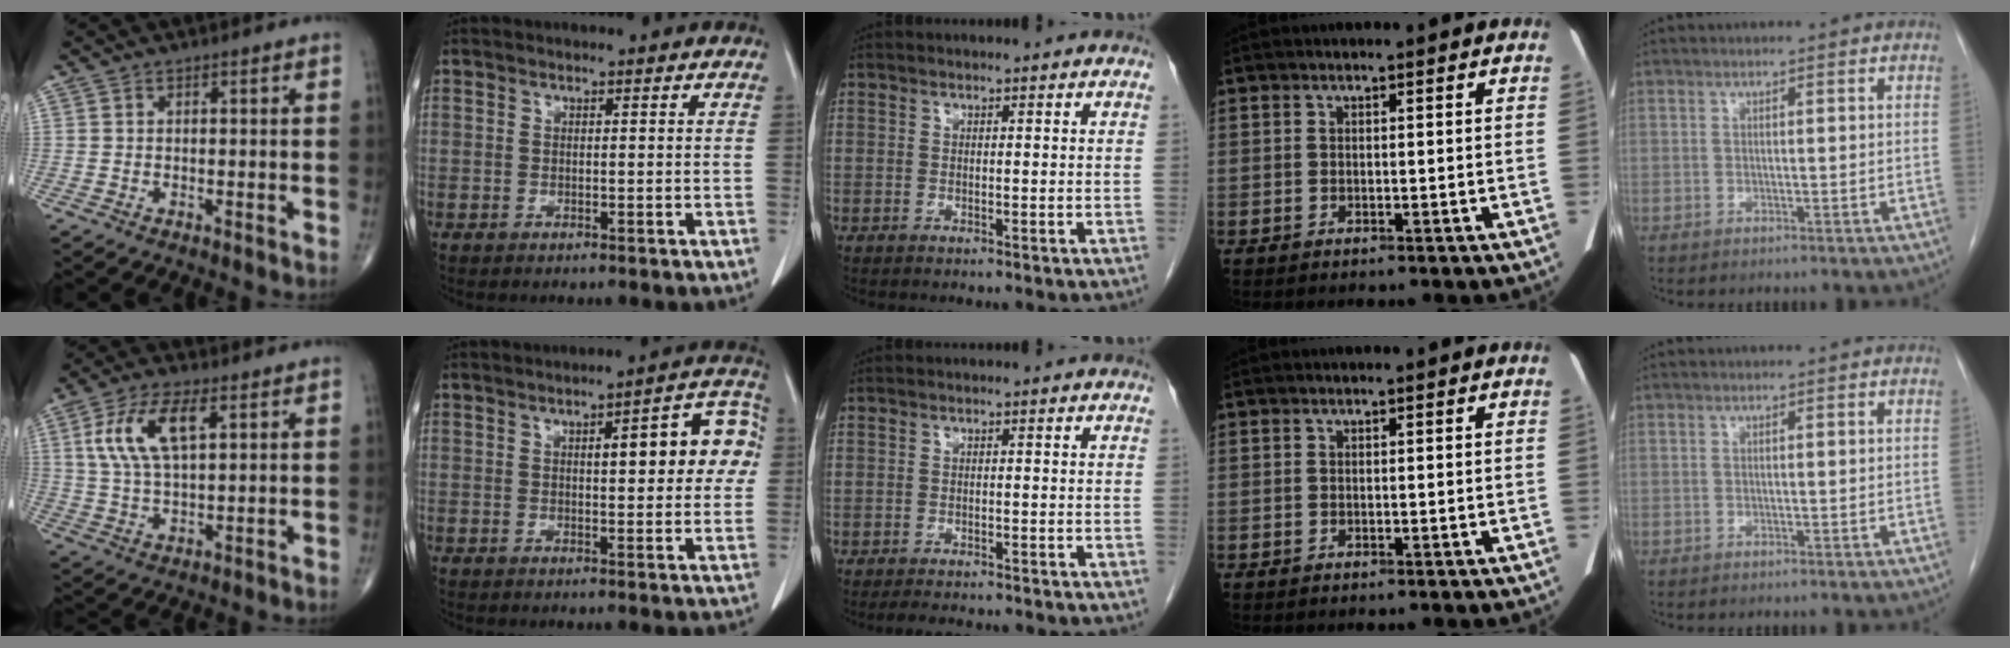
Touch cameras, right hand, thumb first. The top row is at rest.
{"thumb": {"total": 11.1, "force": [3.6, 4.7, 9.4], "torque": [-0.192, 0.001, 0.072]}, "index": {"total": 10.7, "force": [2.0, 2.9, 10.1], "torque": [-0.118, 0.030, 0.020]}, "middle": {"total": 6.1, "force": [-5.4, 1.3, 2.5], "torque": [-0.031, -0.005, -0.072]}}